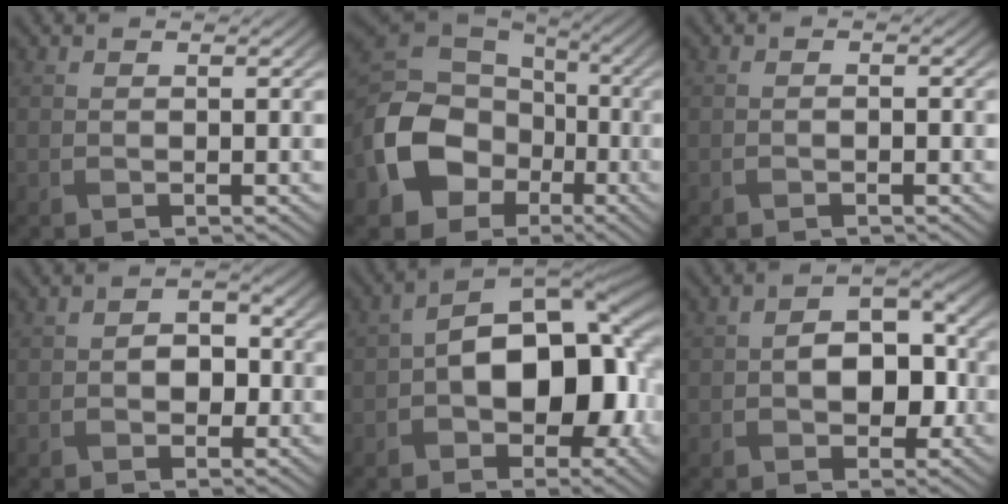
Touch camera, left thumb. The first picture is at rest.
{"total": 14.4, "force": [-4.3, 11.2, 8.0], "torque": [-0.205, -0.042, -0.083]}
{"total": 0.6, "force": [-0.3, 0.2, 0.5], "torque": [-0.007, 0.000, -0.004]}
{"total": 2.9, "force": [-0.5, 2.1, 1.9], "torque": [-0.032, -0.002, -0.013]}
{"total": 13.6, "force": [-0.8, 8.4, 10.7], "torque": [-0.157, 0.002, -0.010]}
{"total": 6.1, "force": [-0.9, 4.1, 4.4], "torque": [-0.067, -0.004, -0.020]}